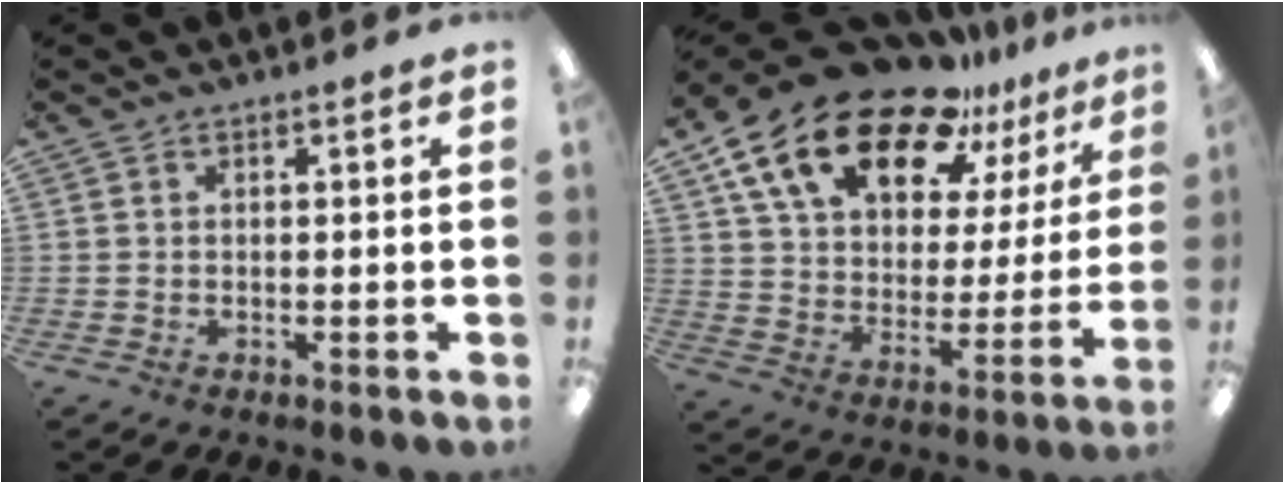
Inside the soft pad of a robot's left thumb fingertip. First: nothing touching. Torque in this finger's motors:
{"motor_torque": [1.55, 1.67, 1.40, -1.37, 0.55]}